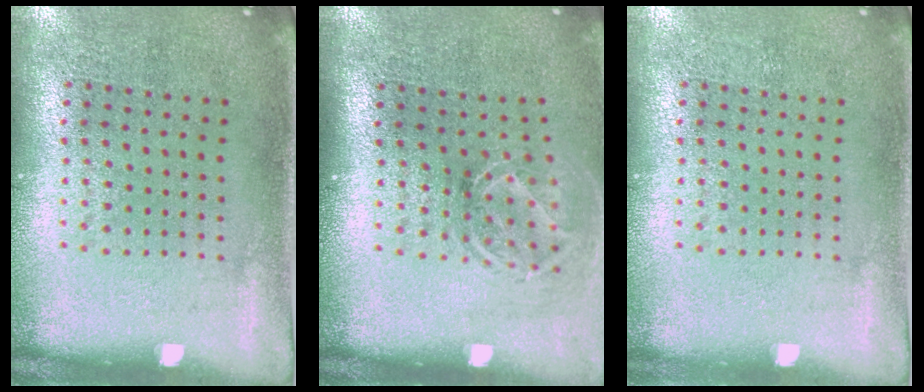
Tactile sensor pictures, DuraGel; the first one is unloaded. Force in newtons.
{"total": 1.8, "press": 1.3, "slide": 1.3}
{"total": 0.0}